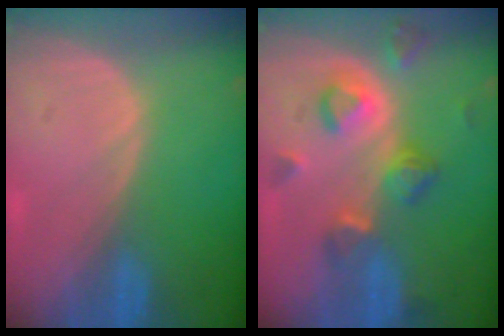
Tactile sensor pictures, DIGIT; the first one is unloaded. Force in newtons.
{"total": 7.8, "press": 7.1, "slide": 3.2}